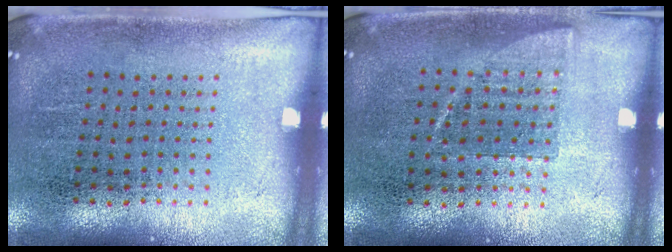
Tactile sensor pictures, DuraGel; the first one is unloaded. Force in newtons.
{"total": 0.7, "press": 0.6, "slide": 0.4}